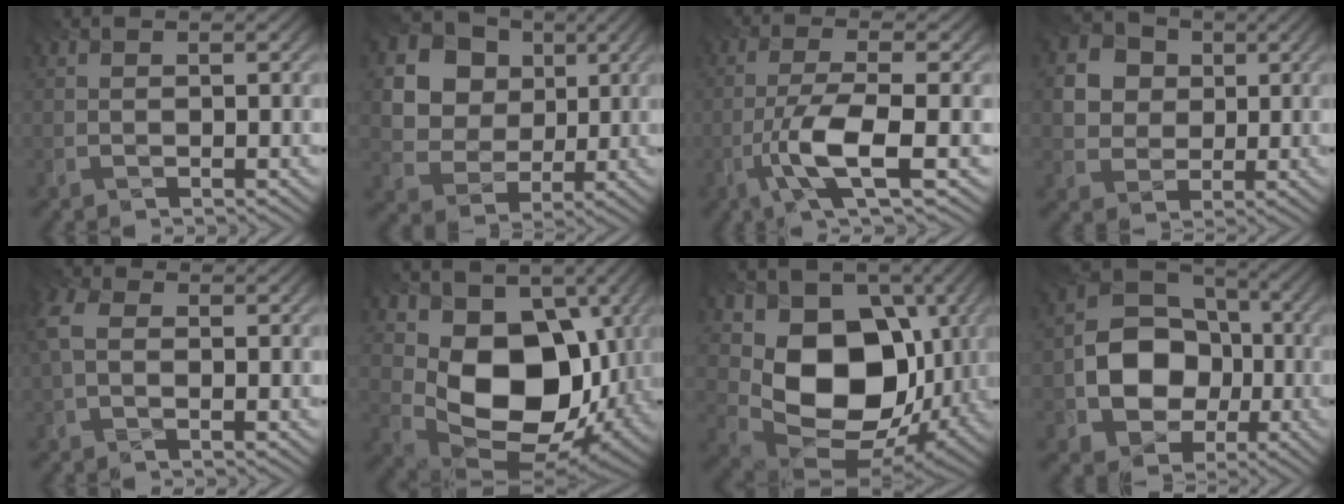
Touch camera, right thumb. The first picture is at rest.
{"total": 12.8, "force": [4.3, 10.7, 5.6], "torque": [-0.164, 0.015, 0.112]}
{"total": 6.7, "force": [-3.2, 1.1, 5.7], "torque": [-0.108, 0.006, -0.069]}
{"total": 6.6, "force": [1.2, 6.0, 2.5], "torque": [-0.107, 0.007, 0.016]}
{"total": 4.1, "force": [-0.2, 2.9, 2.8], "torque": [-0.089, 0.009, -0.010]}
{"total": 14.6, "force": [0.6, 10.5, 10.1], "torque": [-0.169, -0.031, 0.022]}
{"total": 14.6, "force": [0.1, 10.9, 9.7], "torque": [-0.168, -0.030, 0.009]}
{"total": 11.2, "force": [-3.0, 9.1, 5.7], "torque": [-0.105, -0.008, -0.071]}